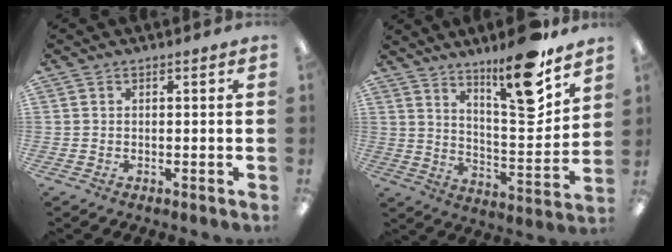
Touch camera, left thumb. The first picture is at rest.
{"total": 17.3, "force": [12.8, 3.3, 11.1], "torque": [-0.176, -0.089, 0.203]}